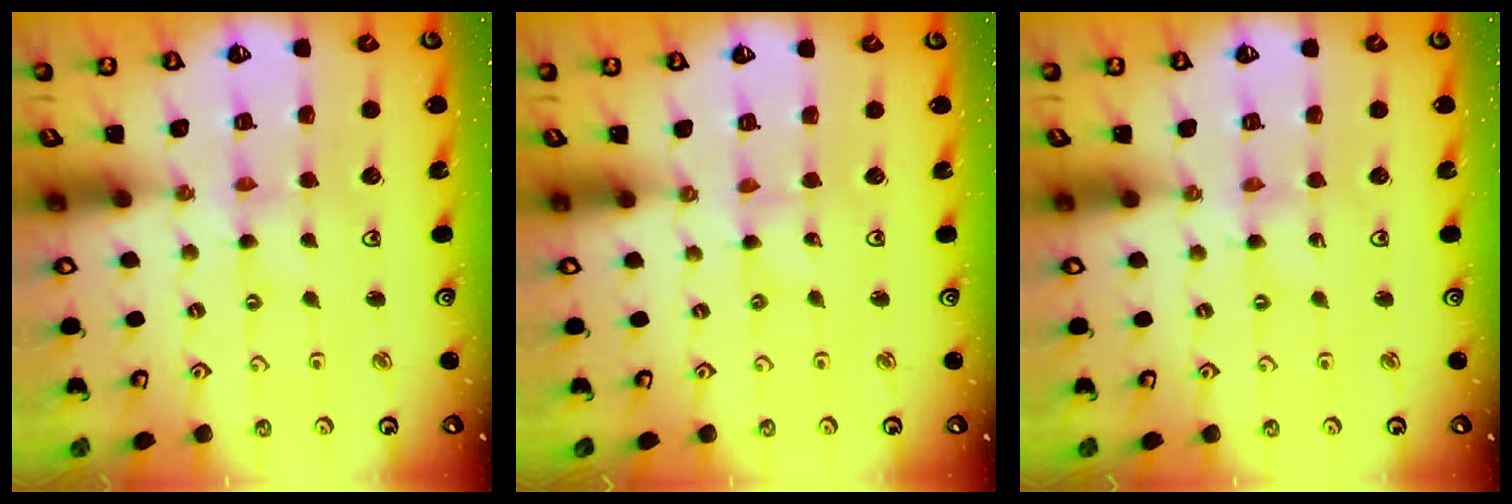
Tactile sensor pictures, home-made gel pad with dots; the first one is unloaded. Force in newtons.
{"total": 0.0}
{"total": 0.0}